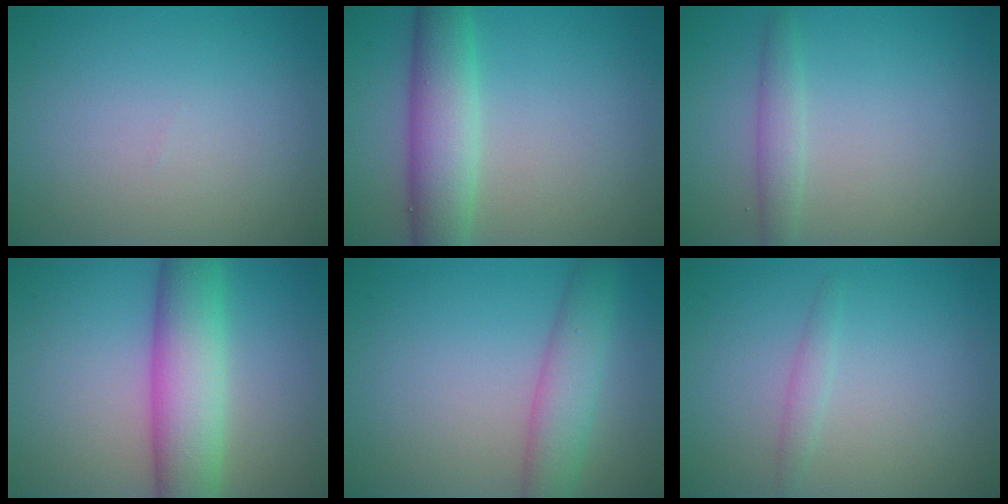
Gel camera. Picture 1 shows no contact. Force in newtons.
{"total": 5.7, "press": 5.7, "slide": 0.2}
{"total": 1.9, "press": 1.9, "slide": 0.0}
{"total": 7.6, "press": 7.6, "slide": 0.5}
{"total": 4.0, "press": 4.0, "slide": 0.2}
{"total": 1.0, "press": 1.0, "slide": 0.1}